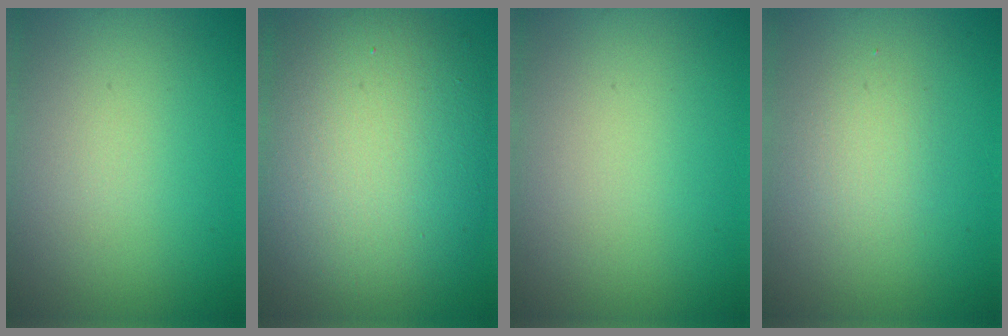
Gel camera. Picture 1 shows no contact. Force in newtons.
{"total": 12.0, "press": 12.0, "slide": 0.9}
{"total": 0.0}
{"total": 1.7, "press": 1.7, "slide": 0.1}